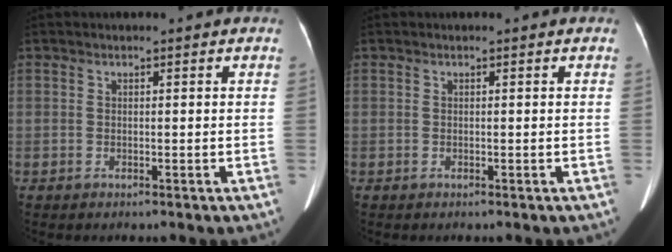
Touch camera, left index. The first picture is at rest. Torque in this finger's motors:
{"motor_torque": [0.02, 0.06, 0.00, 0.01]}